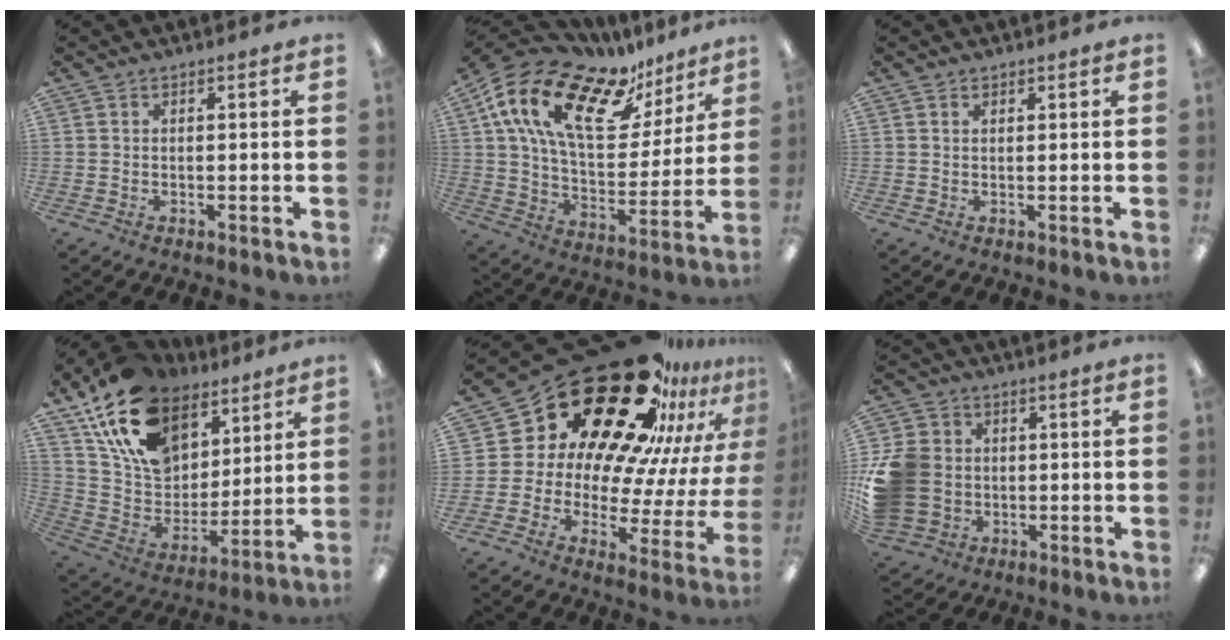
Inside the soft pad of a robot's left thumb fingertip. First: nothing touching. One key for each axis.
{"total": 21.7, "fx": 12.5, "fy": 10.6, "fz": 14.3, "tx": -0.262, "ty": -0.054, "tz": 0.220}
{"total": 0.9, "fx": 0.7, "fy": 0.5, "fz": 0.1, "tx": -0.003, "ty": 0.001, "tz": 0.013}
{"total": 20.6, "fx": 12.9, "fy": 12.6, "fz": 9.9, "tx": -0.190, "ty": -0.060, "tz": 0.241}
{"total": 29.5, "fx": 20.6, "fy": 13.9, "fz": 16.0, "tx": -0.247, "ty": -0.173, "tz": 0.373}
{"total": 13.9, "fx": -0.5, "fy": 12.1, "fz": 6.8, "tx": -0.152, "ty": 0.023, "tz": -0.001}